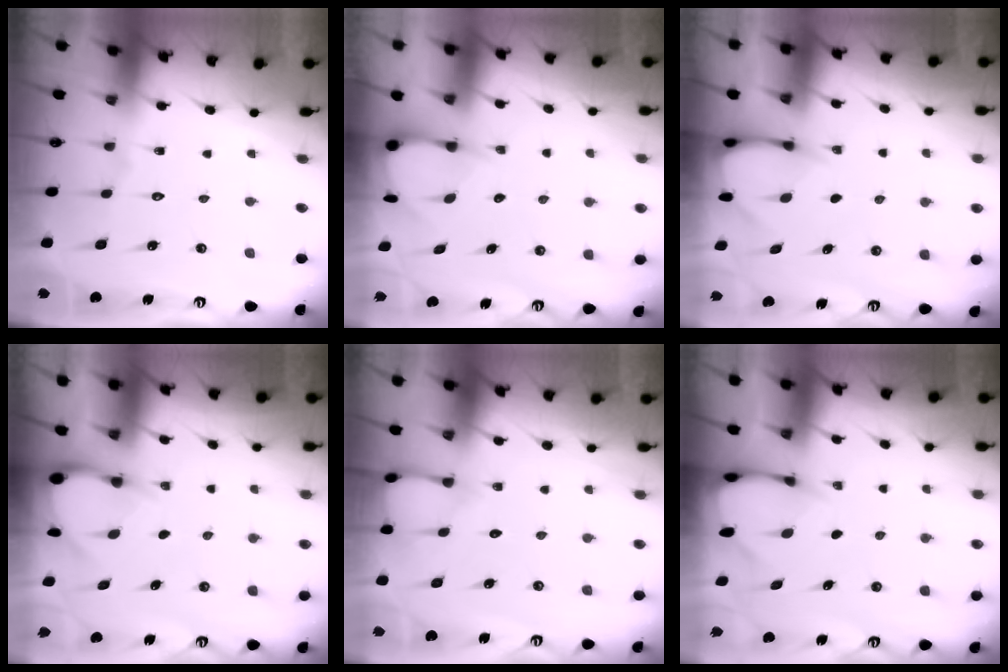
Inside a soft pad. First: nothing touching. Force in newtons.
{"total": 3.4, "press": 3.4, "slide": 0.3}
{"total": 3.6, "press": 3.6, "slide": 0.3}
{"total": 3.1, "press": 3.1, "slide": 0.2}
{"total": 5.2, "press": 5.2, "slide": 0.4}
{"total": 2.7, "press": 2.7, "slide": 0.4}